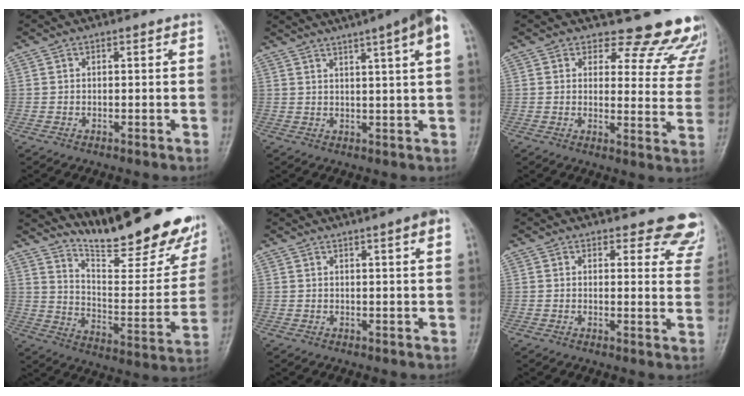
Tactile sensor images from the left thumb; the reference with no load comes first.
{"total": 13.6, "force": [8.2, 0.7, 10.9], "torque": [-0.161, 0.015, 0.099]}
{"total": 15.3, "force": [14.3, 5.3, 1.8], "torque": [0.039, -0.132, 0.135]}
{"total": 25.8, "force": [20.4, 5.6, 14.8], "torque": [-0.183, -0.126, 0.297]}
{"total": 5.7, "force": [3.4, 0.4, 4.5], "torque": [-0.058, 0.010, 0.044]}
{"total": 9.3, "force": [8.5, 3.3, 2.0], "torque": [0.030, -0.050, 0.069]}